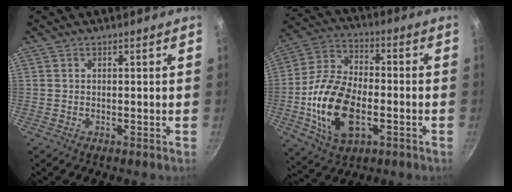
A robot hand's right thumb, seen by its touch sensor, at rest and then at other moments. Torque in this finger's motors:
{"motor_torque": [-0.01, 1.07, 1.42, 0.02, 0.14]}